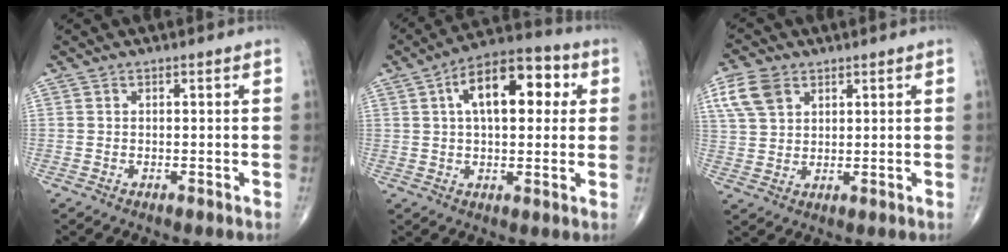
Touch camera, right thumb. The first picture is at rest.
{"total": 14.9, "force": [4.0, 7.5, 12.3], "torque": [-0.168, 0.024, 0.054]}
{"total": 7.3, "force": [3.5, 4.9, 4.2], "torque": [-0.077, -0.002, 0.071]}